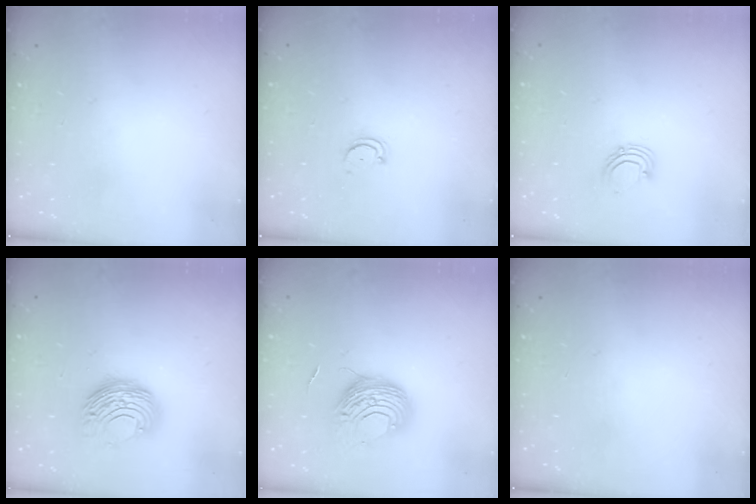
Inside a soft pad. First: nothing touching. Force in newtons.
{"total": 2.3, "press": 2.3, "slide": 0.2}
{"total": 3.5, "press": 3.5, "slide": 0.2}
{"total": 11.0, "press": 11.0, "slide": 0.4}
{"total": 10.4, "press": 10.4, "slide": 0.5}
{"total": 0.0}